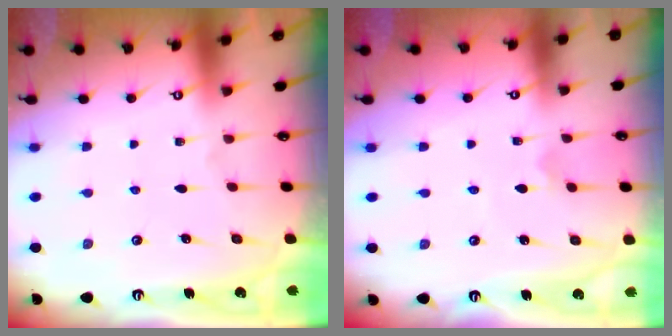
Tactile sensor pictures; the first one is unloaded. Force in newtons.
{"total": 1.7, "press": 1.7, "slide": 0.2}